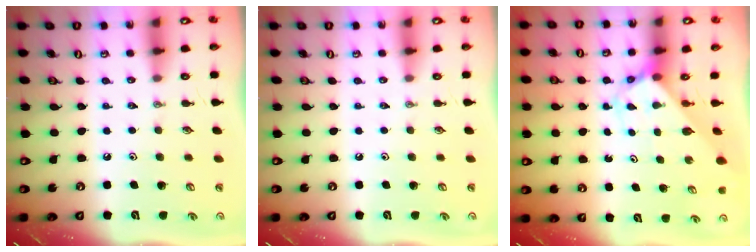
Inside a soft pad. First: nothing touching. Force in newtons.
{"total": 0.0}
{"total": 2.7, "press": 2.7, "slide": 0.2}